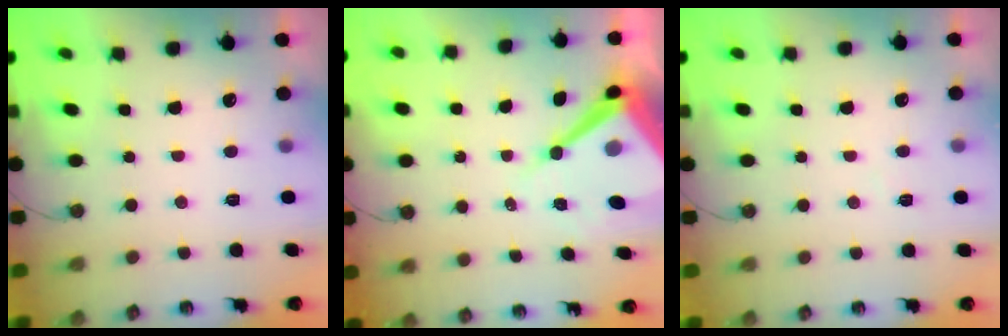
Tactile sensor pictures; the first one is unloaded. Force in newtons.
{"total": 13.4, "press": 13.4, "slide": 1.2}
{"total": 3.8, "press": 3.7, "slide": 0.5}